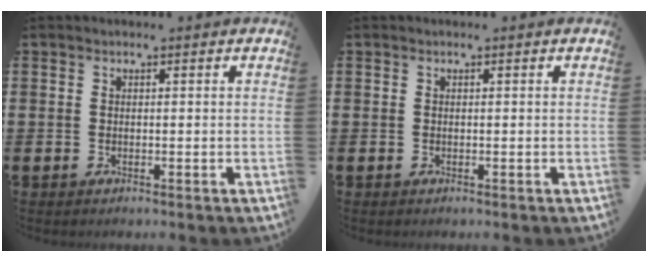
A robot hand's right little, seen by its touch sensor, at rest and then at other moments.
{"total": 0.0}